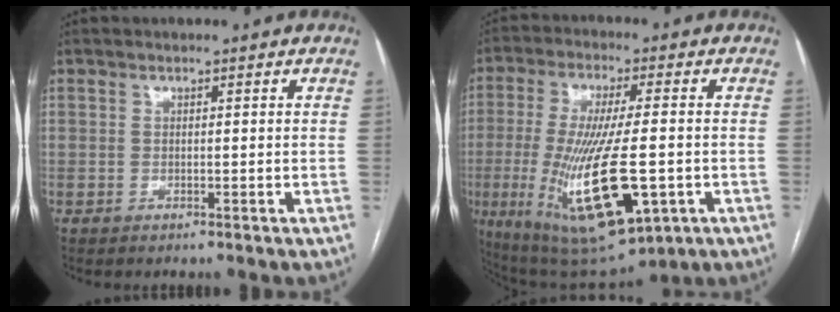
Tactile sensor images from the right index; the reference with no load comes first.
{"total": 19.8, "force": [-4.9, 4.7, 18.6], "torque": [-0.368, -0.031, -0.062]}